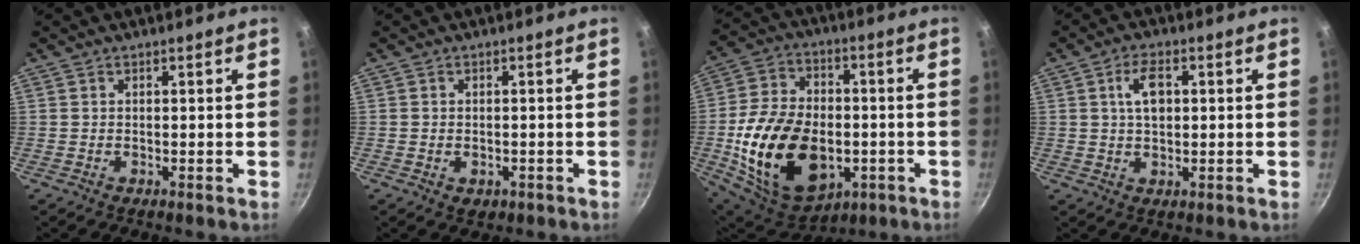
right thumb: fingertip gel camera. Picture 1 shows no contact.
{"total": 2.3, "force": [-0.9, 1.7, 1.3], "torque": [-0.020, -0.002, -0.007]}
{"total": 24.6, "force": [-4.9, 16.1, 17.8], "torque": [-0.309, 0.019, -0.065]}
{"total": 5.8, "force": [1.1, 3.1, 4.8], "torque": [-0.073, 0.004, 0.018]}